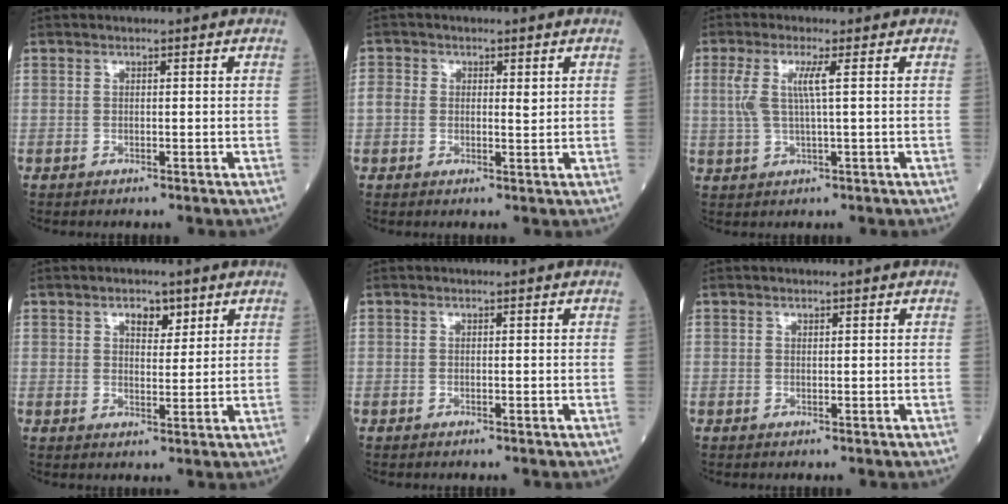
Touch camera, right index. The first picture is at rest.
{"total": 2.7, "force": [0.4, 1.8, 2.0], "torque": [-0.032, 0.005, 0.005]}
{"total": 4.1, "force": [0.9, -0.1, 4.0], "torque": [-0.090, 0.009, 0.023]}
{"total": 3.4, "force": [2.1, 1.7, 2.1], "torque": [-0.029, 0.002, 0.034]}
{"total": 0.0}
{"total": 0.0}